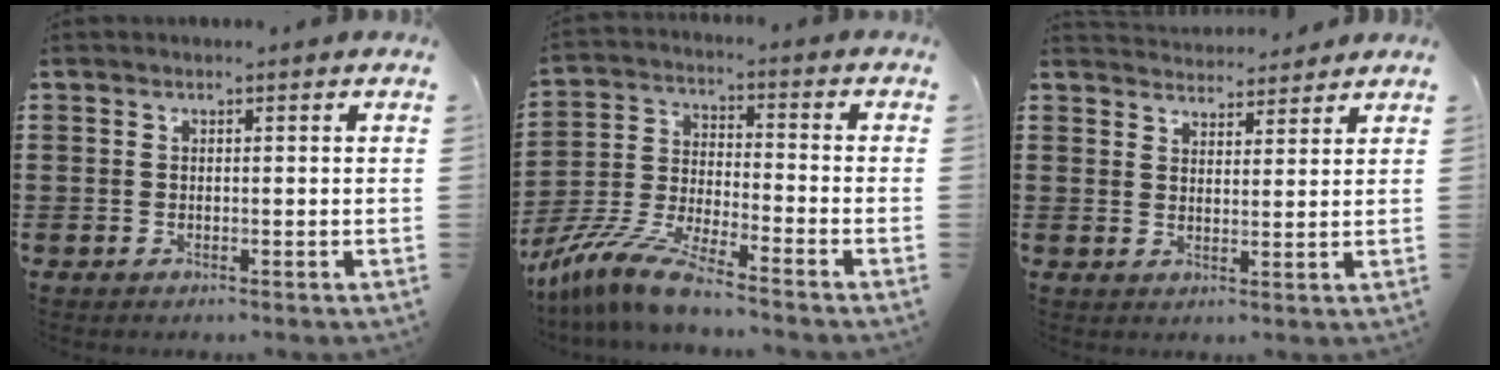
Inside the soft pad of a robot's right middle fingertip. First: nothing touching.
{"total": 9.4, "force": [-8.4, 0.2, 4.2], "torque": [-0.105, -0.004, -0.173]}
{"total": 3.4, "force": [3.3, 0.4, -0.4], "torque": [-0.003, -0.013, 0.063]}